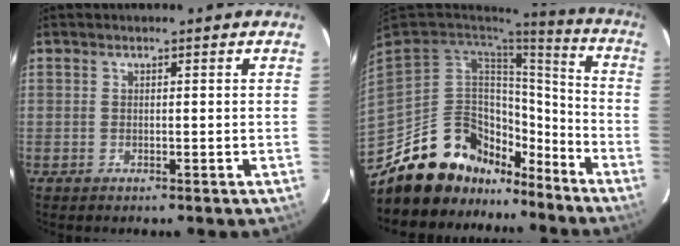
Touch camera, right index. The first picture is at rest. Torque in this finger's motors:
{"motor_torque": [0.94, -1.20, 0.10, -0.03]}